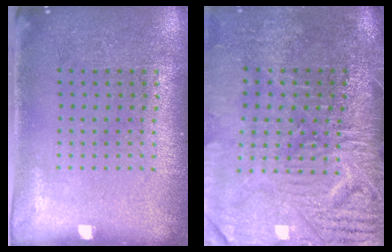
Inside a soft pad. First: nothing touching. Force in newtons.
{"total": 4.8, "press": 4.1, "slide": 2.6}